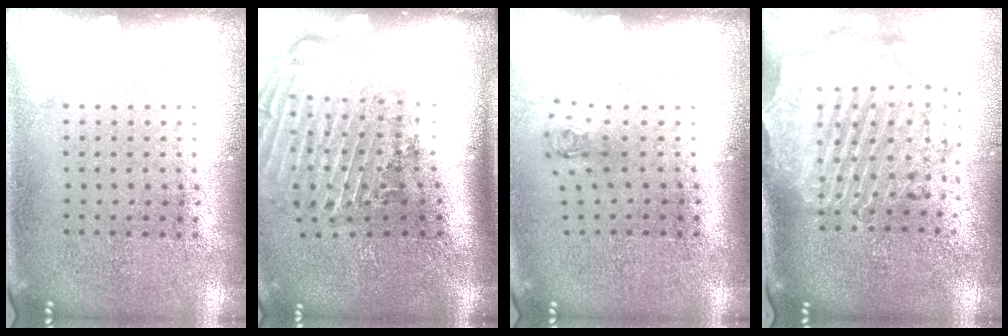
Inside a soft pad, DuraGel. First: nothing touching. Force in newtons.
{"total": 2.9, "press": 2.0, "slide": 2.2}
{"total": 0.7, "press": 0.3, "slide": 0.7}
{"total": 3.2, "press": 2.8, "slide": 1.6}